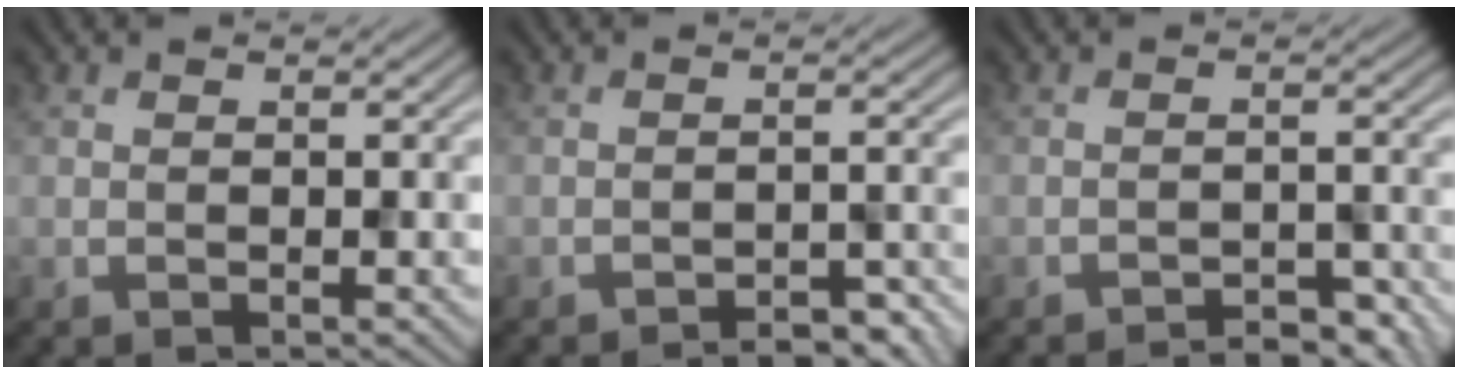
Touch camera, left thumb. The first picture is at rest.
{"total": 4.3, "force": [-3.7, 0.8, 2.0], "torque": [-0.034, 0.011, -0.048]}
{"total": 4.5, "force": [-4.0, 0.8, 1.7], "torque": [-0.029, 0.009, -0.053]}